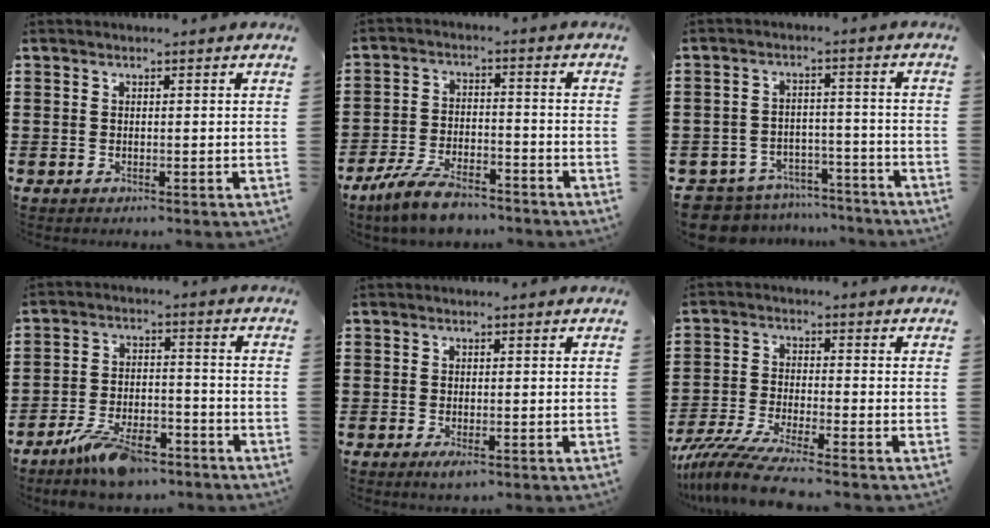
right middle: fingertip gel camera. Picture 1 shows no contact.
{"total": 7.5, "force": [-6.4, 1.8, 3.5], "torque": [-0.077, 0.005, -0.121]}
{"total": 6.7, "force": [-6.5, 1.2, 0.5], "torque": [-0.026, 0.012, -0.133]}
{"total": 8.4, "force": [-6.5, 2.5, 4.8], "torque": [-0.093, 0.009, -0.121]}
{"total": 1.4, "force": [-0.7, 0.6, 1.0], "torque": [-0.019, -0.002, -0.012]}
{"total": 7.0, "force": [-6.1, 0.1, 3.5], "torque": [-0.086, -0.018, -0.120]}